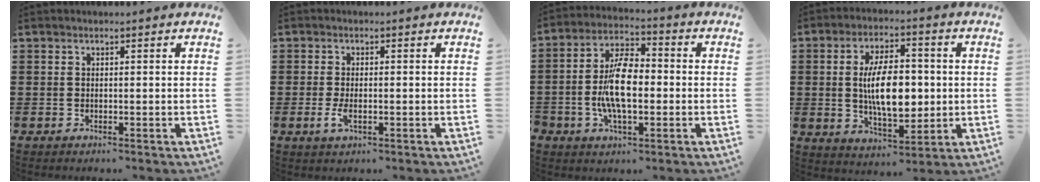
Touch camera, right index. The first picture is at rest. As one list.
[{"total": 2.6, "force": [-0.6, 0.9, 2.3], "torque": [-0.059, -0.008, -0.015]}, {"total": 9.0, "force": [-1.4, 4.4, 7.7], "torque": [-0.168, 0.003, -0.031]}, {"total": 10.3, "force": [0.3, 5.0, 9.0], "torque": [-0.157, 0.001, -0.002]}]